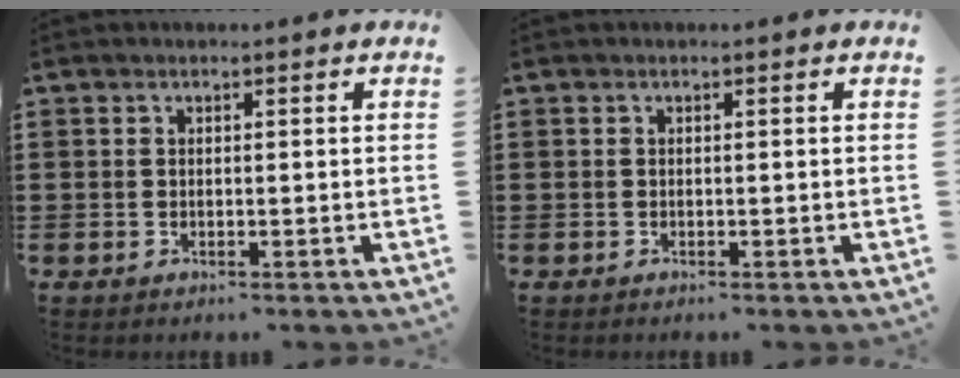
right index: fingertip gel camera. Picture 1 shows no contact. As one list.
[{"total": 0.0}]